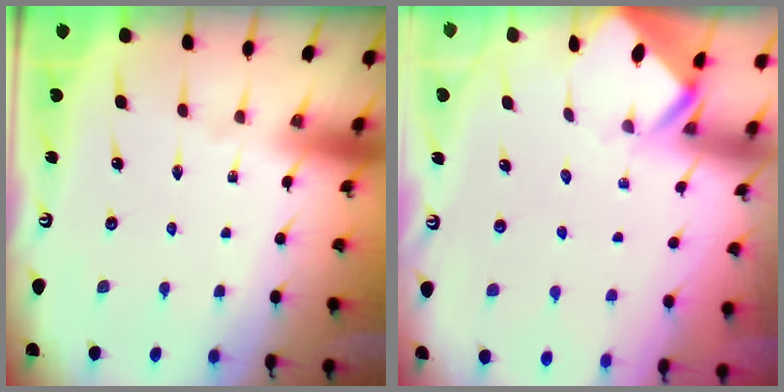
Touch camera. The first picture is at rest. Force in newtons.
{"total": 2.5, "press": 2.4, "slide": 0.3}